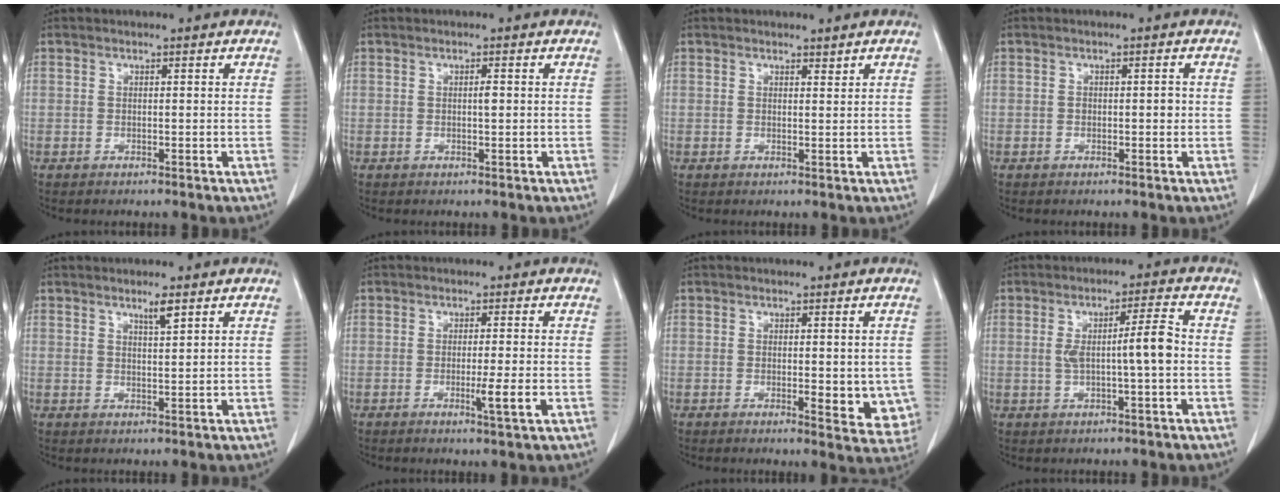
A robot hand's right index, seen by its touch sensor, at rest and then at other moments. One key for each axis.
{"total": 0.9, "fx": 0.1, "fy": 0.1, "fz": 0.9, "tx": -0.014, "ty": 0.000, "tz": 0.001}
{"total": 0.8, "fx": 0.8, "fy": 0.2, "fz": 0.2, "tx": -0.007, "ty": -0.005, "tz": 0.013}
{"total": 1.5, "fx": -0.1, "fy": 0.9, "fz": 1.3, "tx": -0.016, "ty": 0.003, "tz": -0.001}
{"total": 2.3, "fx": 1.6, "fy": 0.1, "fz": 1.7, "tx": -0.034, "ty": -0.002, "tz": 0.029}
{"total": 3.6, "fx": -1.0, "fy": -0.4, "fz": 3.4, "tx": -0.054, "ty": -0.009, "tz": -0.015}
{"total": 7.1, "fx": -1.2, "fy": 2.8, "fz": 6.4, "tx": -0.058, "ty": -0.013, "tz": -0.013}
{"total": 6.1, "fx": -0.3, "fy": 0.3, "fz": 6.1, "tx": -0.104, "ty": 0.012, "tz": -0.002}